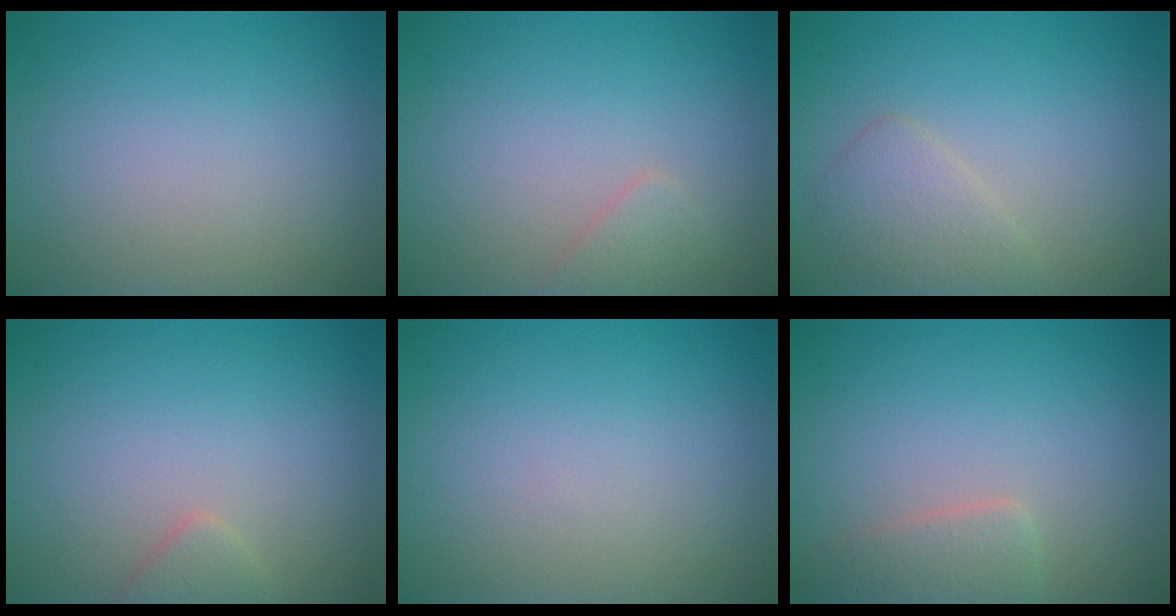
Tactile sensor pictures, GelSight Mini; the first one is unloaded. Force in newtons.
{"total": 1.2, "press": 1.2, "slide": 0.0}
{"total": 2.4, "press": 2.4, "slide": 0.1}
{"total": 1.3, "press": 1.3, "slide": 0.1}
{"total": 0.0}
{"total": 2.0, "press": 2.0, "slide": 0.2}